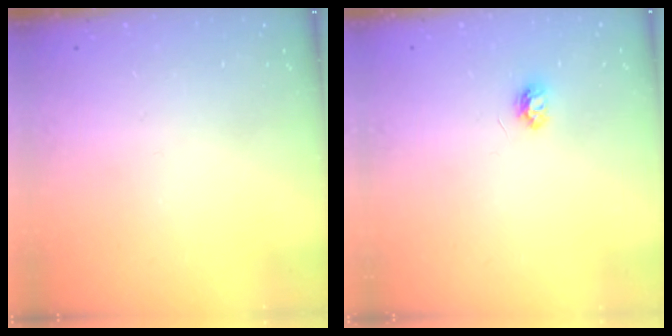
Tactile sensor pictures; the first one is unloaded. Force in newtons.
{"total": 3.8, "press": 3.8, "slide": 0.5}